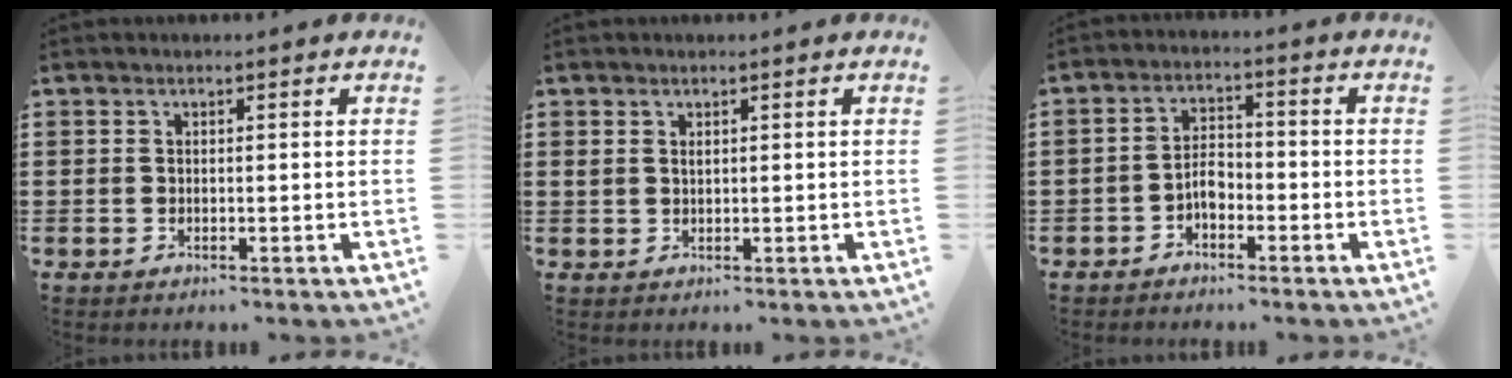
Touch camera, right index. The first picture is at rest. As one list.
[{"total": 0.8, "force": [0.5, 0.5, 0.5], "torque": [-0.011, 0.002, 0.009]}, {"total": 3.6, "force": [-1.8, 2.0, 2.5], "torque": [-0.054, 0.005, -0.037]}]